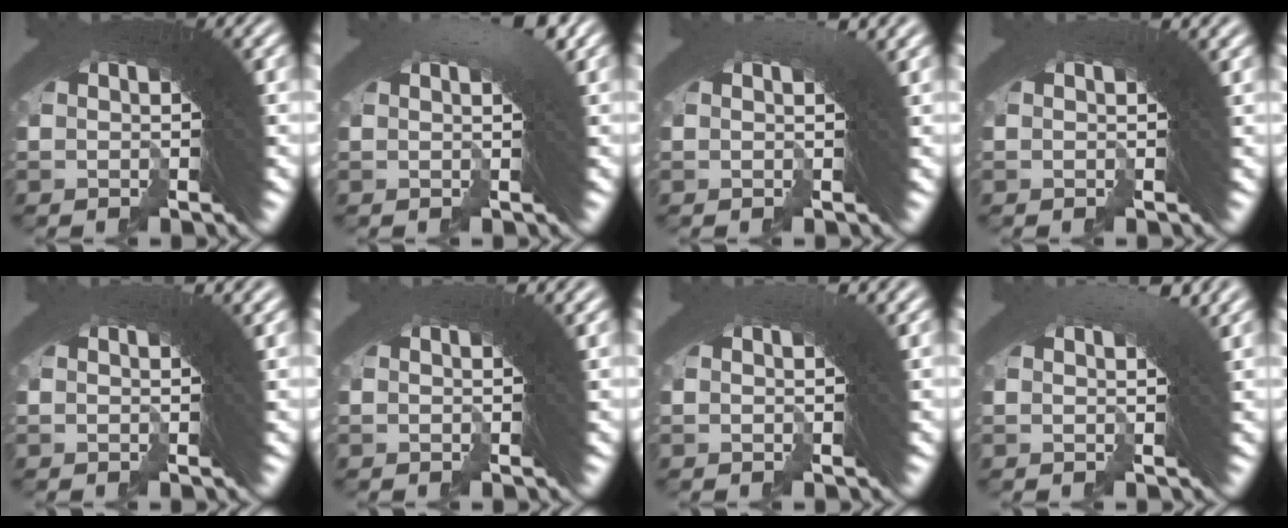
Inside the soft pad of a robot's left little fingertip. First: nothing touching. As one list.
[{"total": 3.0, "force": [1.5, 0.8, 2.4], "torque": [-0.017, 0.023, 0.012]}, {"total": 2.2, "force": [1.4, 0.6, 1.6], "torque": [-0.012, 0.015, 0.012]}, {"total": 1.2, "force": [0.8, 0.1, 0.9], "torque": [-0.008, 0.006, 0.007]}, {"total": 1.9, "force": [1.2, 0.2, 1.4], "torque": [-0.012, 0.009, 0.014]}, {"total": 1.6, "force": [1.0, 0.2, 1.2], "torque": [-0.009, 0.007, 0.011]}, {"total": 1.9, "force": [1.2, 0.4, 1.4], "torque": [-0.010, 0.012, 0.012]}, {"total": 2.8, "force": [1.6, 0.6, 2.1], "torque": [-0.019, 0.013, 0.017]}]